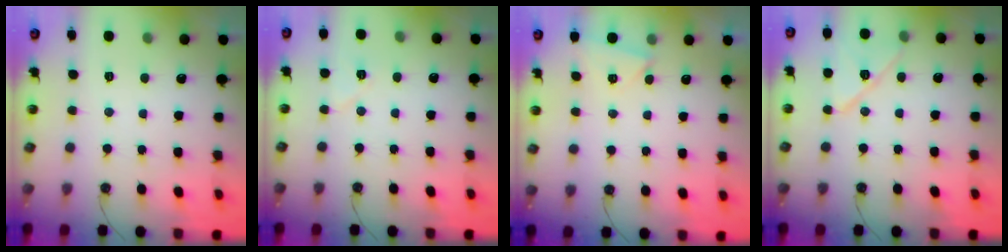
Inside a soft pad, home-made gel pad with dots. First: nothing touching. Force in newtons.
{"total": 5.4, "press": 5.0, "slide": 1.8}
{"total": 2.6, "press": 1.5, "slide": 2.1}
{"total": 11.4, "press": 11.3, "slide": 1.1}